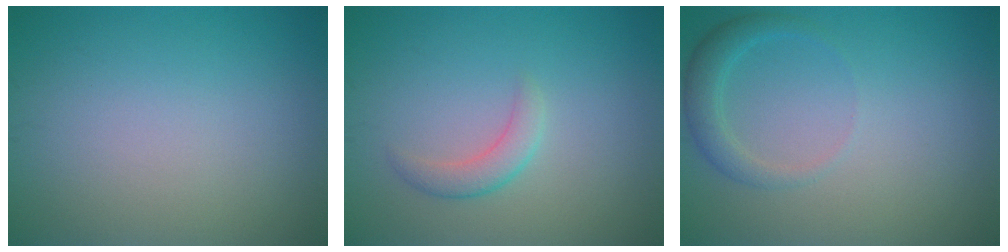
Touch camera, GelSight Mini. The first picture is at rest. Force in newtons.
{"total": 1.9, "press": 1.9, "slide": 0.1}
{"total": 2.1, "press": 2.1, "slide": 0.2}